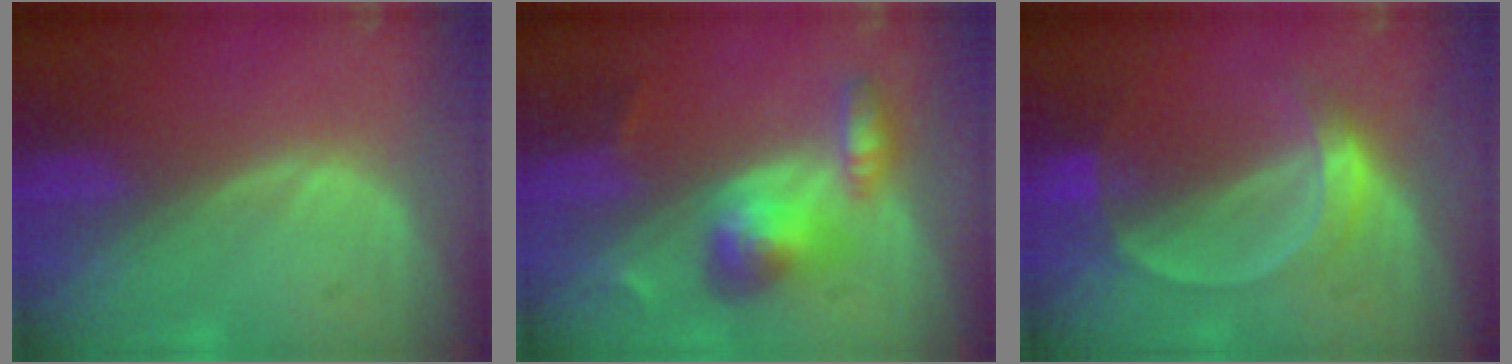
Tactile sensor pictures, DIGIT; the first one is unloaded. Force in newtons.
{"total": 5.9, "press": 5.9, "slide": 0.1}
{"total": 5.1, "press": 4.6, "slide": 2.1}